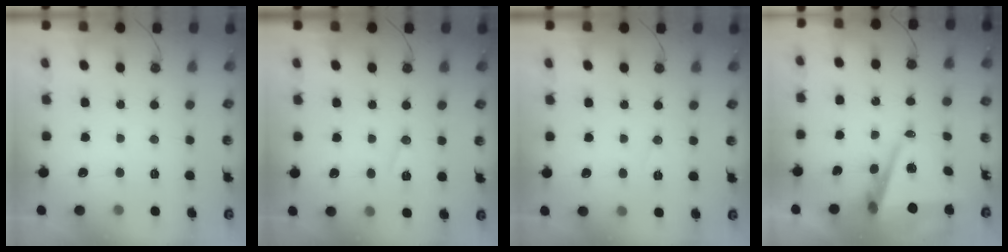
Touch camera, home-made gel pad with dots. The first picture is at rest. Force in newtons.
{"total": 7.1, "press": 6.1, "slide": 3.7}
{"total": 5.9, "press": 3.7, "slide": 4.5}
{"total": 8.3, "press": 6.9, "slide": 4.5}